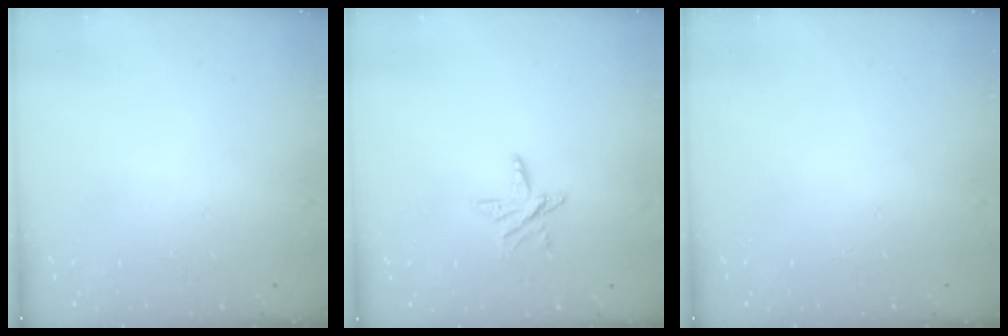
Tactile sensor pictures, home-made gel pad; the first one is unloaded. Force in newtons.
{"total": 6.7, "press": 6.7, "slide": 0.4}
{"total": 0.0}